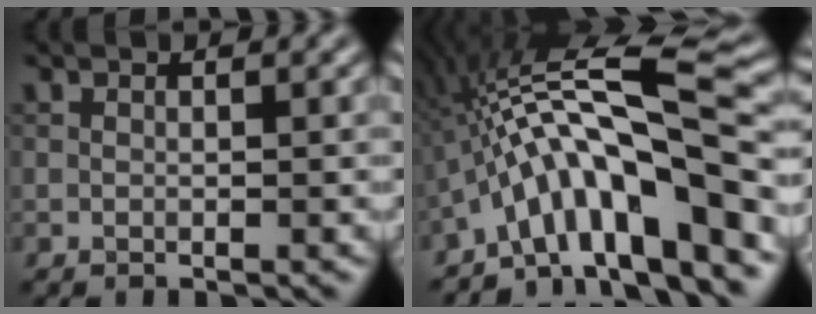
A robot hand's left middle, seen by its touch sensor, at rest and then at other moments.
{"total": 13.6, "force": [-4.0, 3.1, 12.6], "torque": [-0.201, 0.029, -0.067]}